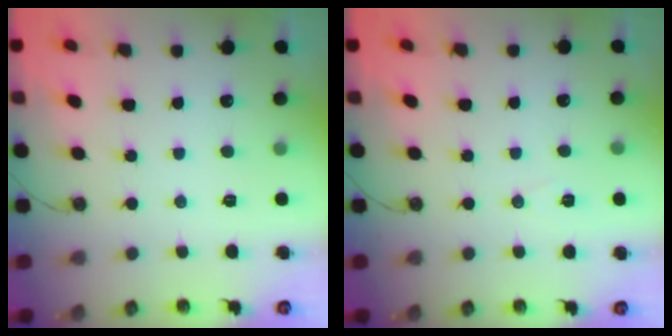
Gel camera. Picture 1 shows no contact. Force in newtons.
{"total": 5.8, "press": 3.8, "slide": 4.5}